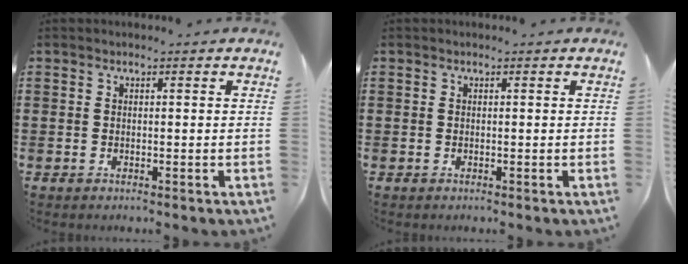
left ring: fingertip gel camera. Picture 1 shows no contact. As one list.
[{"total": 0.0}]